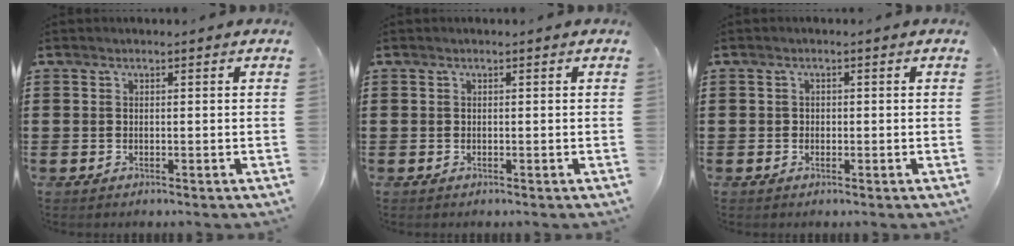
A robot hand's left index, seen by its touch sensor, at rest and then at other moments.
{"total": 0.0}
{"total": 0.7, "force": [-0.2, 0.7, 0.2], "torque": [-0.005, 0.004, -0.004]}